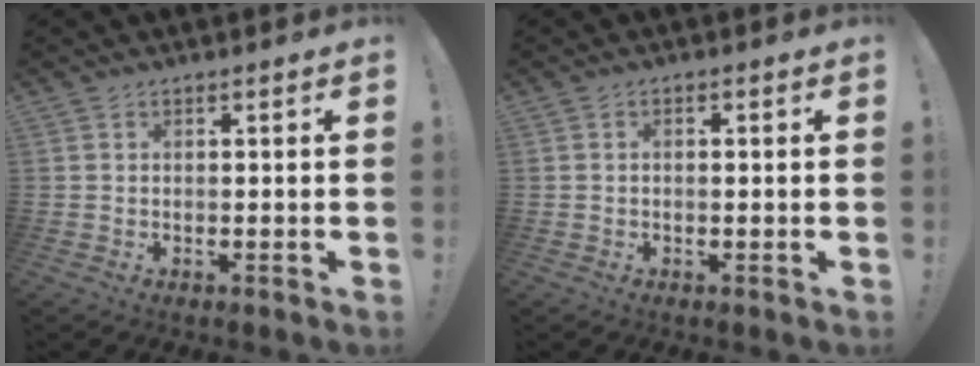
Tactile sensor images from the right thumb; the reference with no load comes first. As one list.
[{"total": 0.8, "force": [-0.5, 0.2, 0.6], "torque": [-0.008, 0.001, -0.008]}]